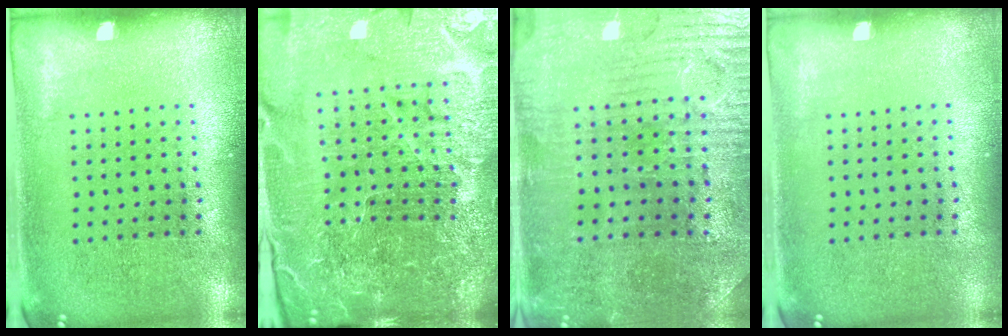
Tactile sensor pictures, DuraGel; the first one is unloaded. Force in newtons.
{"total": 6.7, "press": 5.9, "slide": 3.1}
{"total": 2.2, "press": 2.2, "slide": 0.5}
{"total": 0.0}